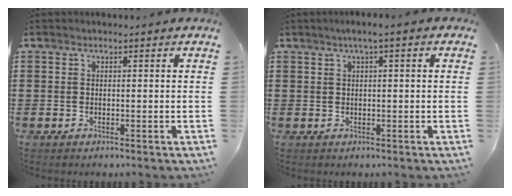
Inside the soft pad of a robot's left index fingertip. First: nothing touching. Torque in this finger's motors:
{"motor_torque": [1.40, -0.74, 0.49, 0.09]}